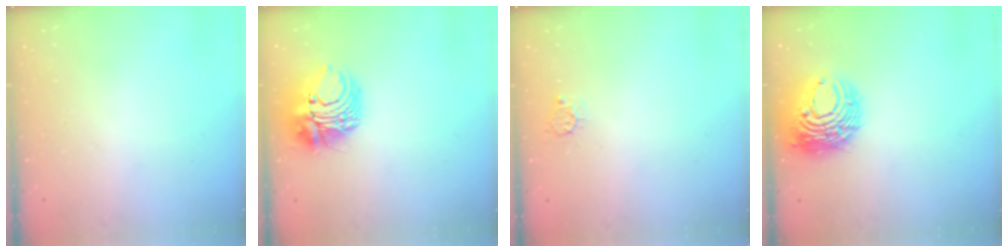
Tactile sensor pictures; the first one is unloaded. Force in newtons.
{"total": 10.9, "press": 10.8, "slide": 1.5}
{"total": 3.9, "press": 3.9, "slide": 0.3}
{"total": 12.7, "press": 12.6, "slide": 1.6}